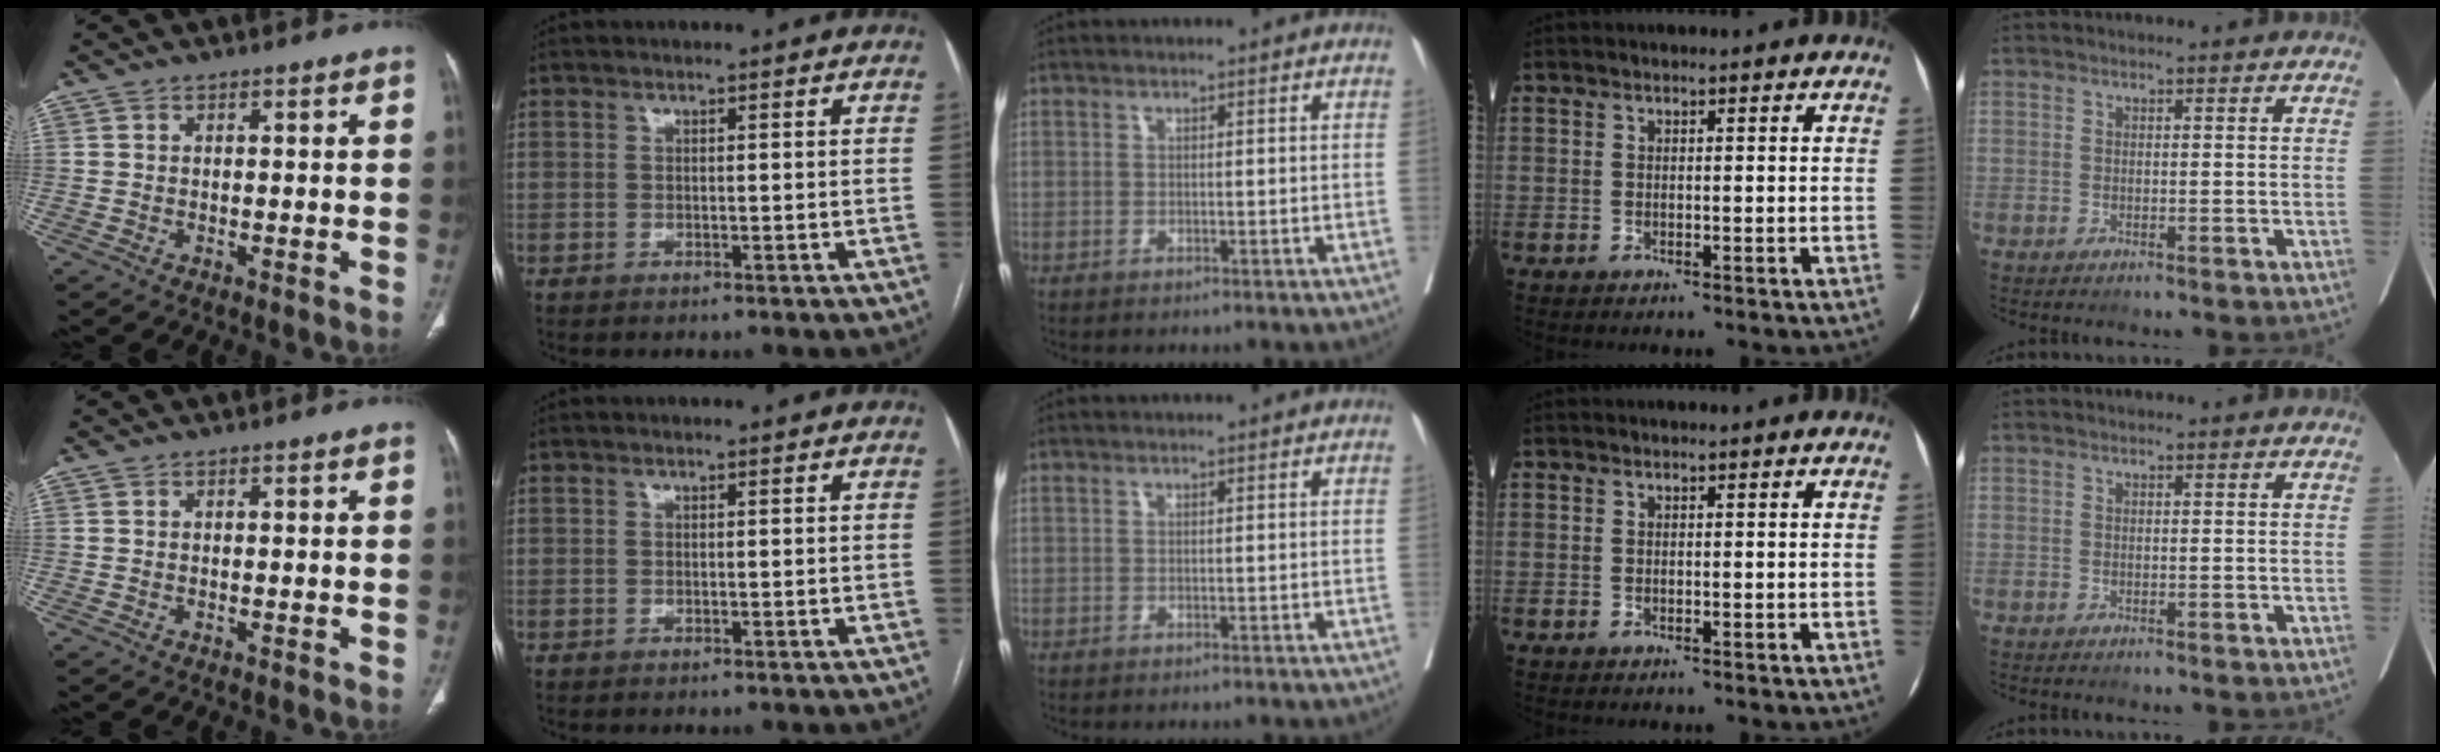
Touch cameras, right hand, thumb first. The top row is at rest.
{}